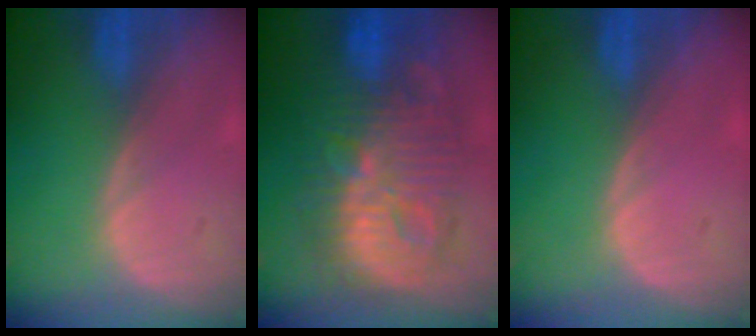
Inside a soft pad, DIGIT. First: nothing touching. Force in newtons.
{"total": 13.1, "press": 13.1, "slide": 1.3}
{"total": 0.0}